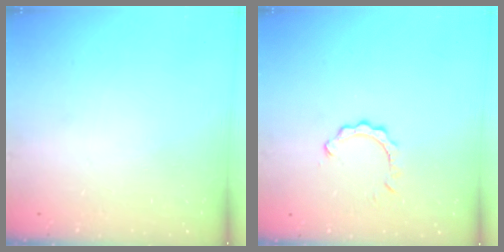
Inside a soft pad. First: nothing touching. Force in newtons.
{"total": 2.7, "press": 2.7, "slide": 0.2}